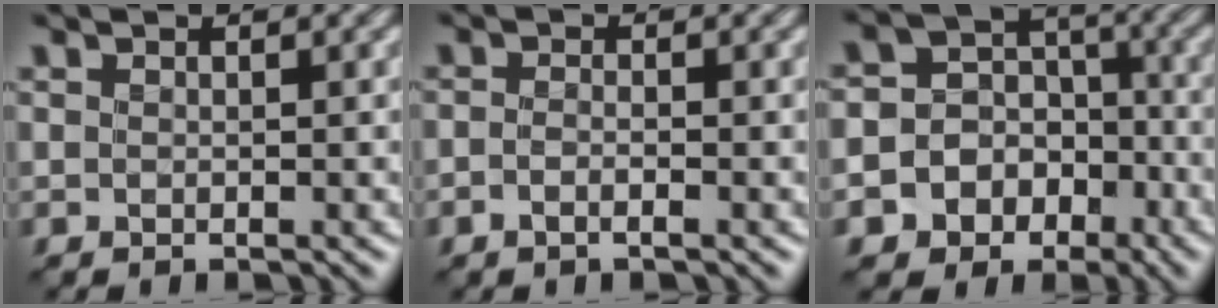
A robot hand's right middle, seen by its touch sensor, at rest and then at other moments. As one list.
[{"total": 1.1, "force": [-0.6, 0.4, 0.9], "torque": [-0.019, -0.002, -0.013]}, {"total": 10.0, "force": [-5.1, 8.3, 2.1], "torque": [-0.043, -0.005, -0.096]}]